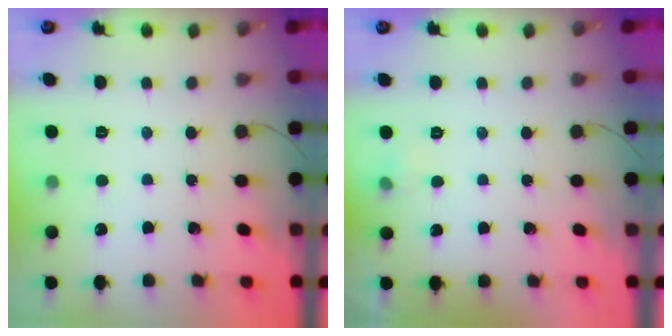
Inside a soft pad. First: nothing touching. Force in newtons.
{"total": 3.4, "press": 3.2, "slide": 1.0}